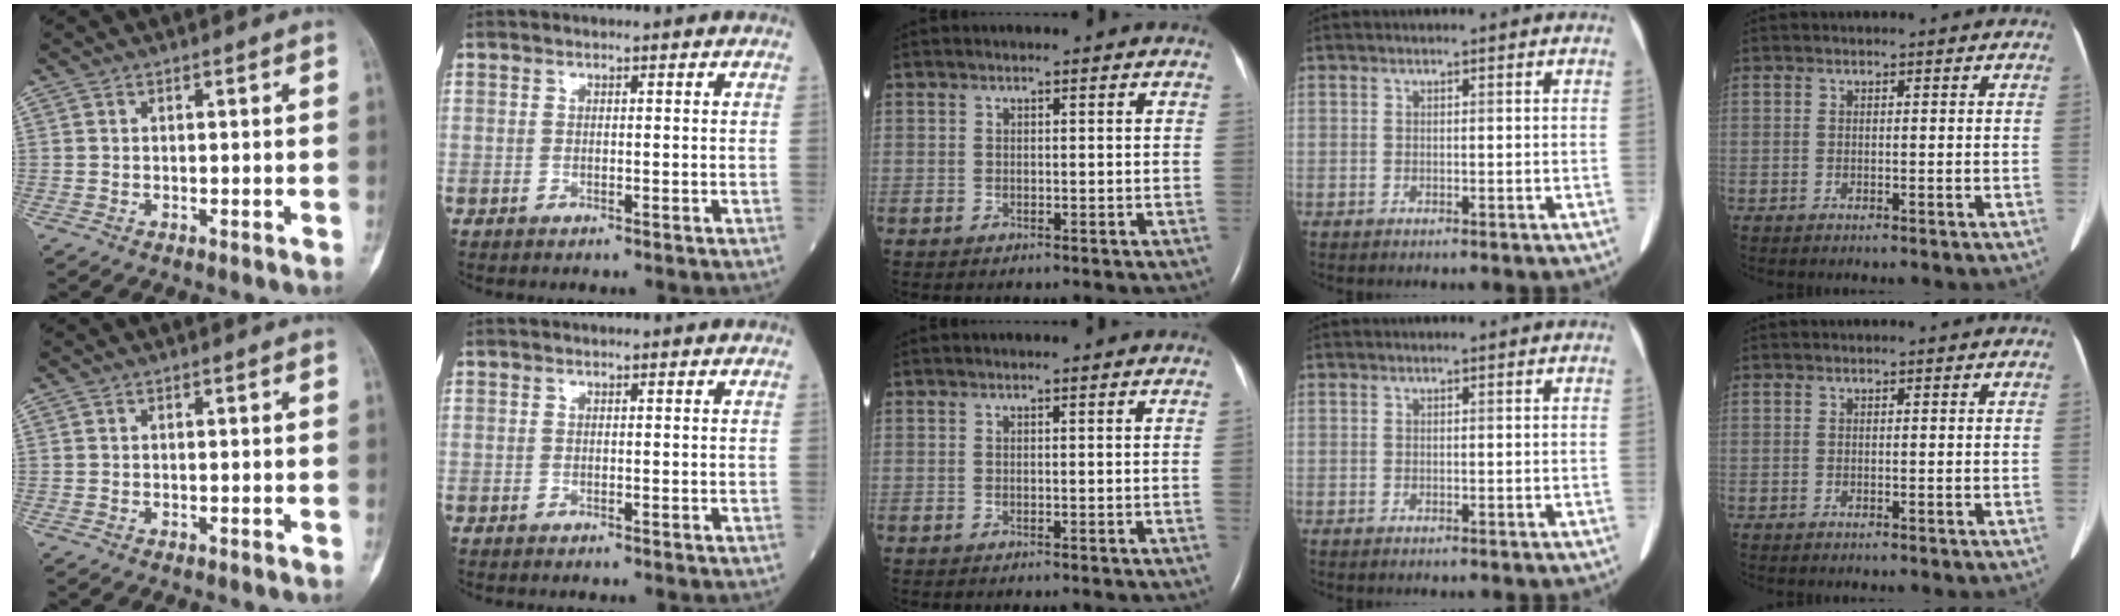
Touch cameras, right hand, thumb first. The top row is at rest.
{"middle": {"total": 0.6, "force": [0.0, -0.2, 0.5], "torque": [-0.007, -0.002, 0.000]}}